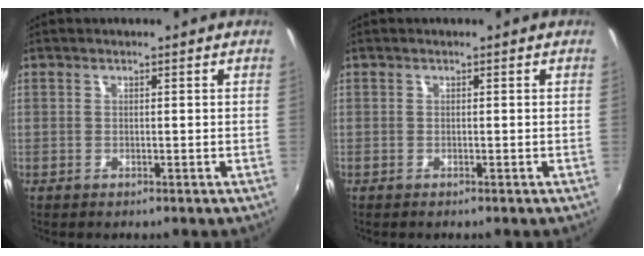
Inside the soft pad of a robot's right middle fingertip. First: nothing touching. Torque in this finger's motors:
{"motor_torque": [-0.32, 0.02, 0.05, -0.01]}